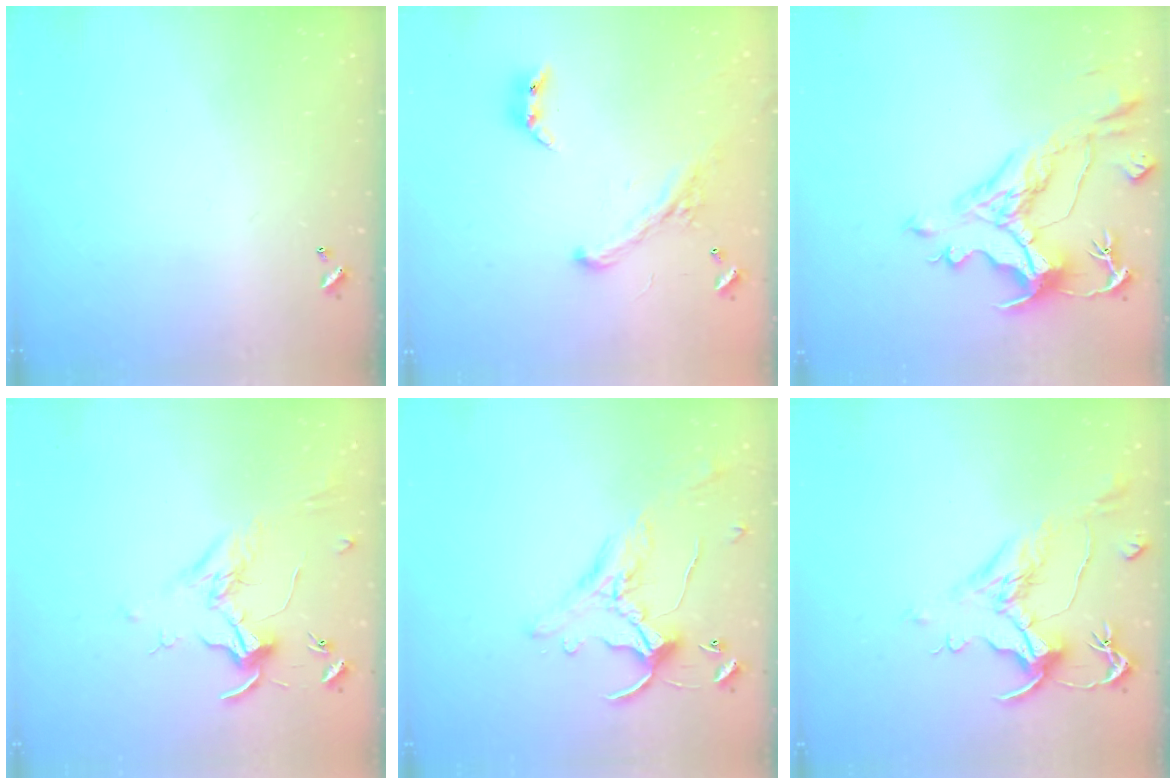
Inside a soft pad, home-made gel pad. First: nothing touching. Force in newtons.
{"total": 2.6, "press": 2.3, "slide": 1.3}
{"total": 4.6, "press": 4.2, "slide": 1.8}
{"total": 1.7, "press": 1.5, "slide": 0.7}
{"total": 0.9, "press": 0.1, "slide": 0.9}
{"total": 1.6, "press": 0.7, "slide": 1.4}